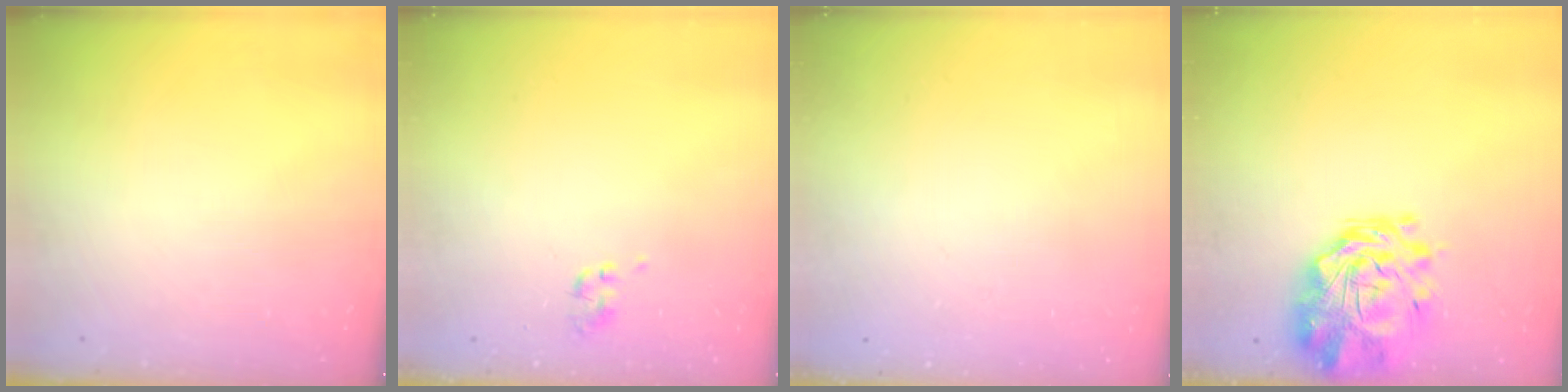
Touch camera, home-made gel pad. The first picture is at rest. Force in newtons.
{"total": 0.0}
{"total": 1.8, "press": 1.8, "slide": 0.2}
{"total": 3.5, "press": 3.1, "slide": 1.6}